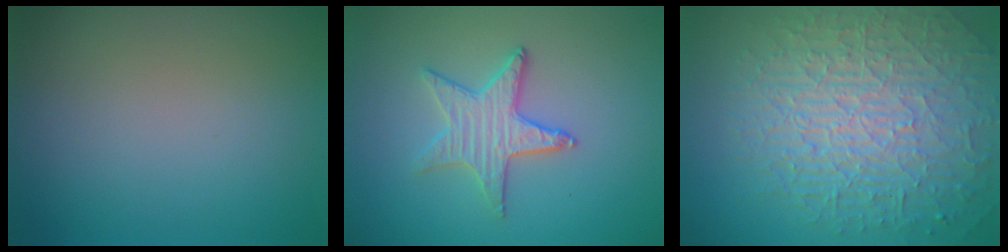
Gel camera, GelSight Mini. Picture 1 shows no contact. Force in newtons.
{"total": 3.1, "press": 3.1, "slide": 0.4}
{"total": 9.7, "press": 6.4, "slide": 7.3}